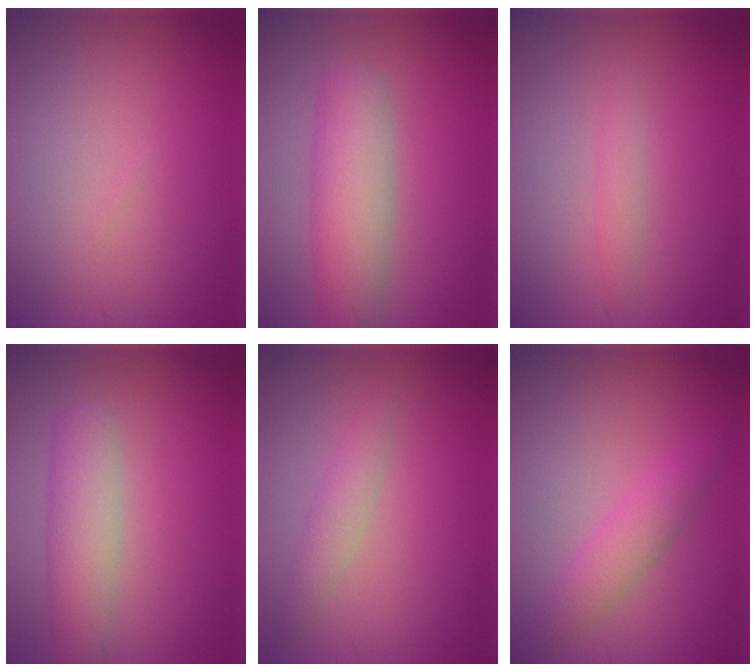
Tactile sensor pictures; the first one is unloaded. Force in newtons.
{"total": 5.2, "press": 5.2, "slide": 0.2}
{"total": 1.2, "press": 1.2, "slide": 0.0}
{"total": 3.2, "press": 3.2, "slide": 0.3}
{"total": 1.8, "press": 1.8, "slide": 0.0}
{"total": 2.5, "press": 2.5, "slide": 0.1}